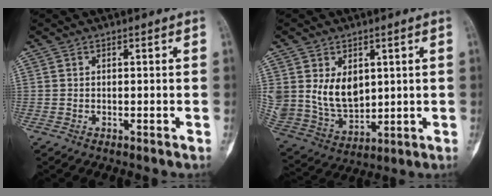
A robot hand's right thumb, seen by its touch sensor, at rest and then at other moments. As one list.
[{"total": 11.7, "force": [2.9, 8.5, 7.5], "torque": [-0.119, -0.020, 0.082]}]